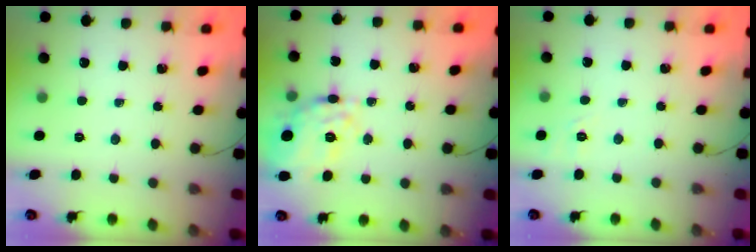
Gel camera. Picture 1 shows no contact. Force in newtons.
{"total": 14.8, "press": 14.7, "slide": 1.9}
{"total": 1.9, "press": 0.0, "slide": 1.9}